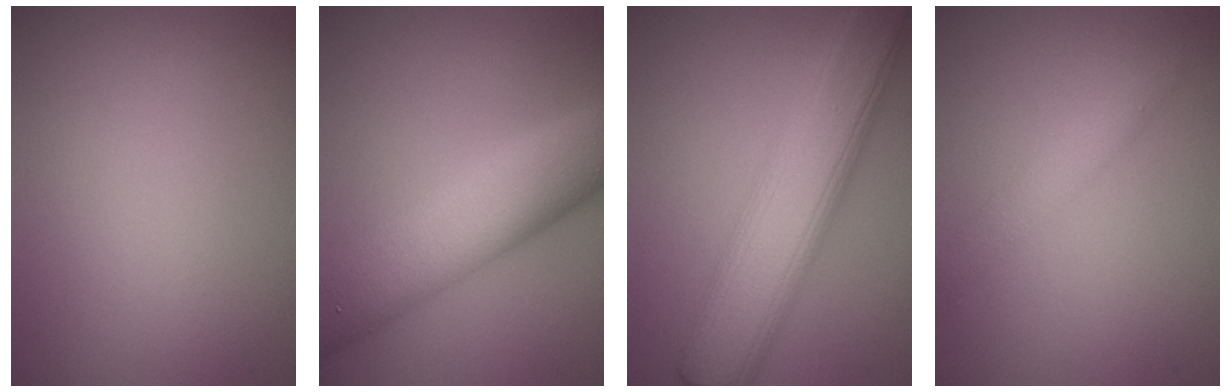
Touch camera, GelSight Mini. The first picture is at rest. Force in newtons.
{"total": 9.4, "press": 9.4, "slide": 0.1}
{"total": 8.4, "press": 8.4, "slide": 0.2}
{"total": 1.9, "press": 1.9, "slide": 0.1}